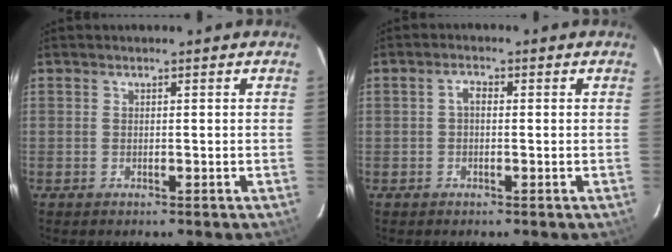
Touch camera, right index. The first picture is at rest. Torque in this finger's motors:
{"motor_torque": [0.16, -0.06, 0.13, 0.03]}